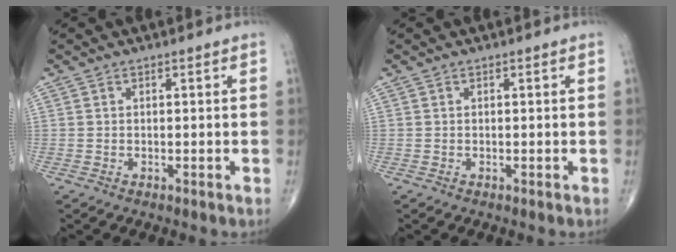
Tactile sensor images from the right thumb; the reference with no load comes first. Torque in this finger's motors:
{"motor_torque": [0.04, 0.04, -0.01, 0.01, 0.01]}